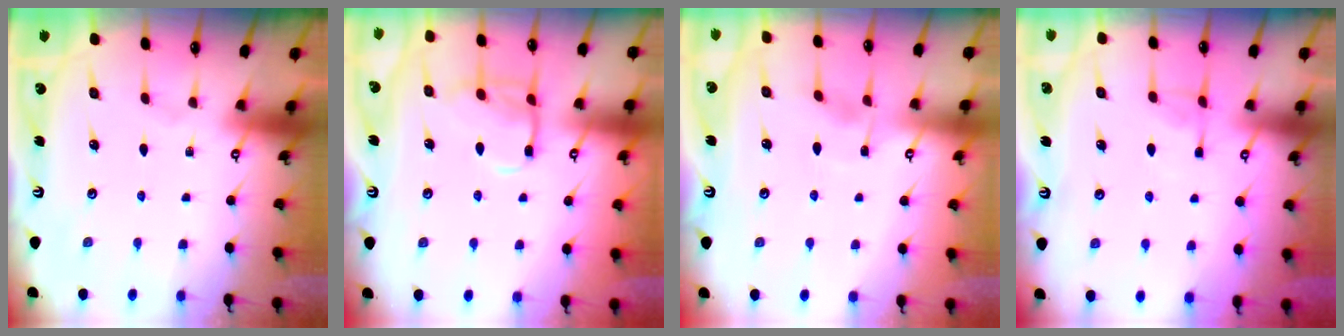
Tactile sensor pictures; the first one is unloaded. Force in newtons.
{"total": 11.1, "press": 11.0, "slide": 1.0}
{"total": 3.1, "press": 3.1, "slide": 0.4}
{"total": 4.4, "press": 4.3, "slide": 0.7}